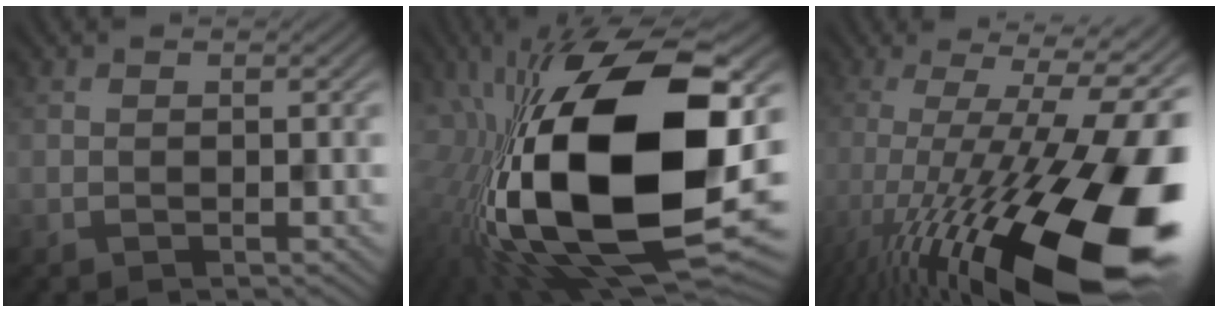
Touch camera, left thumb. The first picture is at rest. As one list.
[{"total": 22.1, "force": [-2.7, 10.7, 19.2], "torque": [-0.395, -0.017, -0.046]}, {"total": 22.4, "force": [-7.3, 6.0, 20.3], "torque": [-0.304, -0.006, -0.121]}]